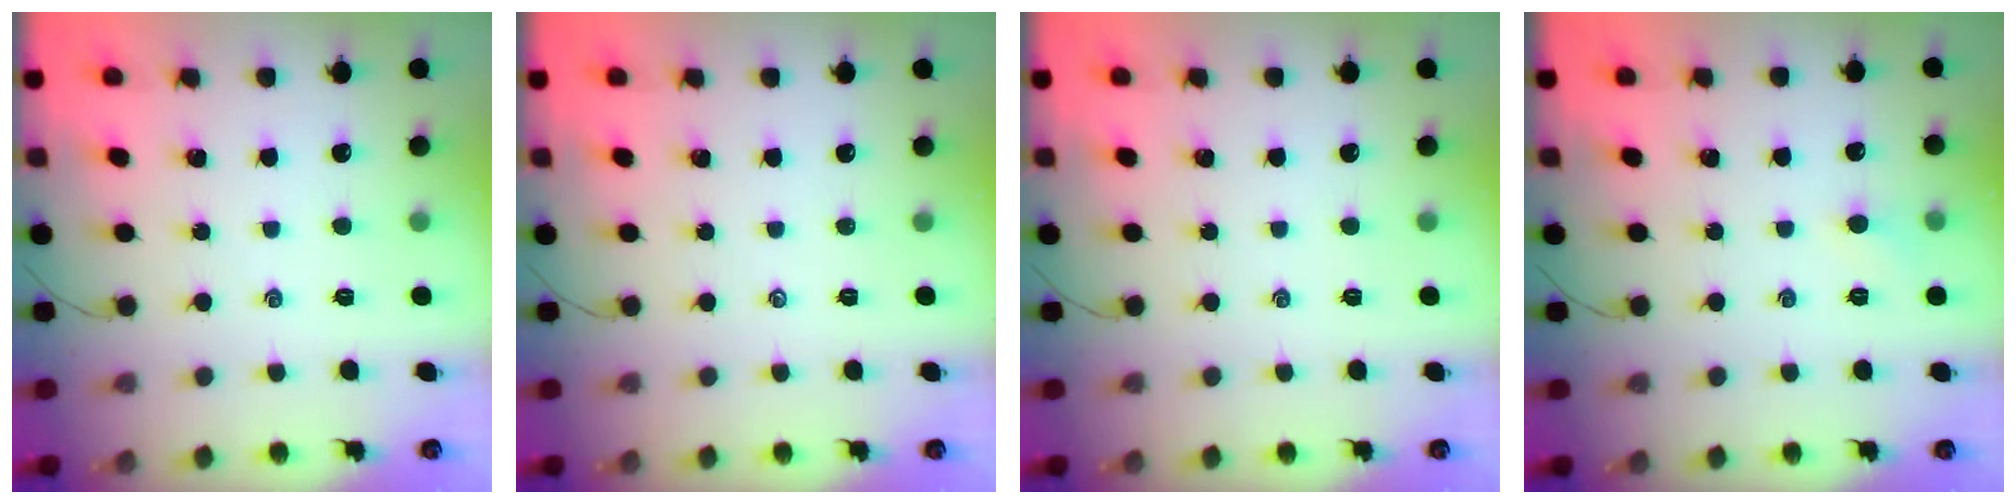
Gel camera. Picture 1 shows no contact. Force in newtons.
{"total": 0.0}
{"total": 0.0}
{"total": 3.8, "press": 3.6, "slide": 1.2}